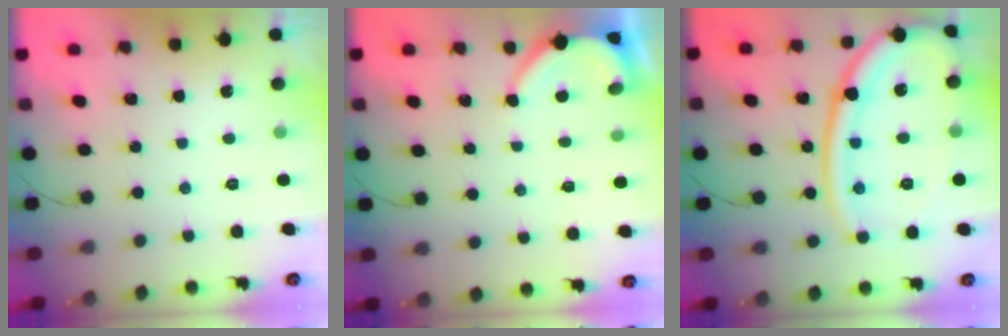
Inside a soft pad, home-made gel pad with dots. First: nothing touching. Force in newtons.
{"total": 3.1, "press": 3.0, "slide": 0.4}
{"total": 19.4, "press": 19.3, "slide": 1.9}